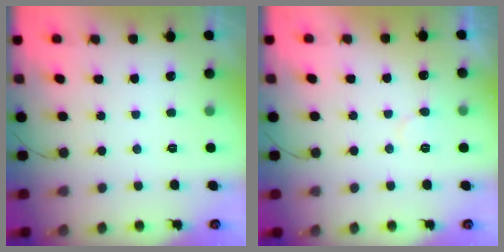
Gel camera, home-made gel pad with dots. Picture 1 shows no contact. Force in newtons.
{"total": 6.3, "press": 6.3, "slide": 0.4}